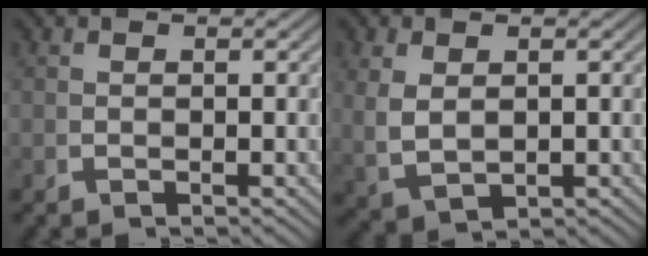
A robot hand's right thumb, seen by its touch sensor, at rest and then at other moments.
{"total": 3.7, "force": [0.5, 2.5, 2.6], "torque": [-0.070, -0.017, 0.031]}